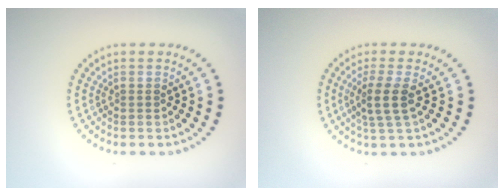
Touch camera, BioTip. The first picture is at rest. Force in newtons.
{"total": 2.8, "press": 2.2, "slide": 1.6}